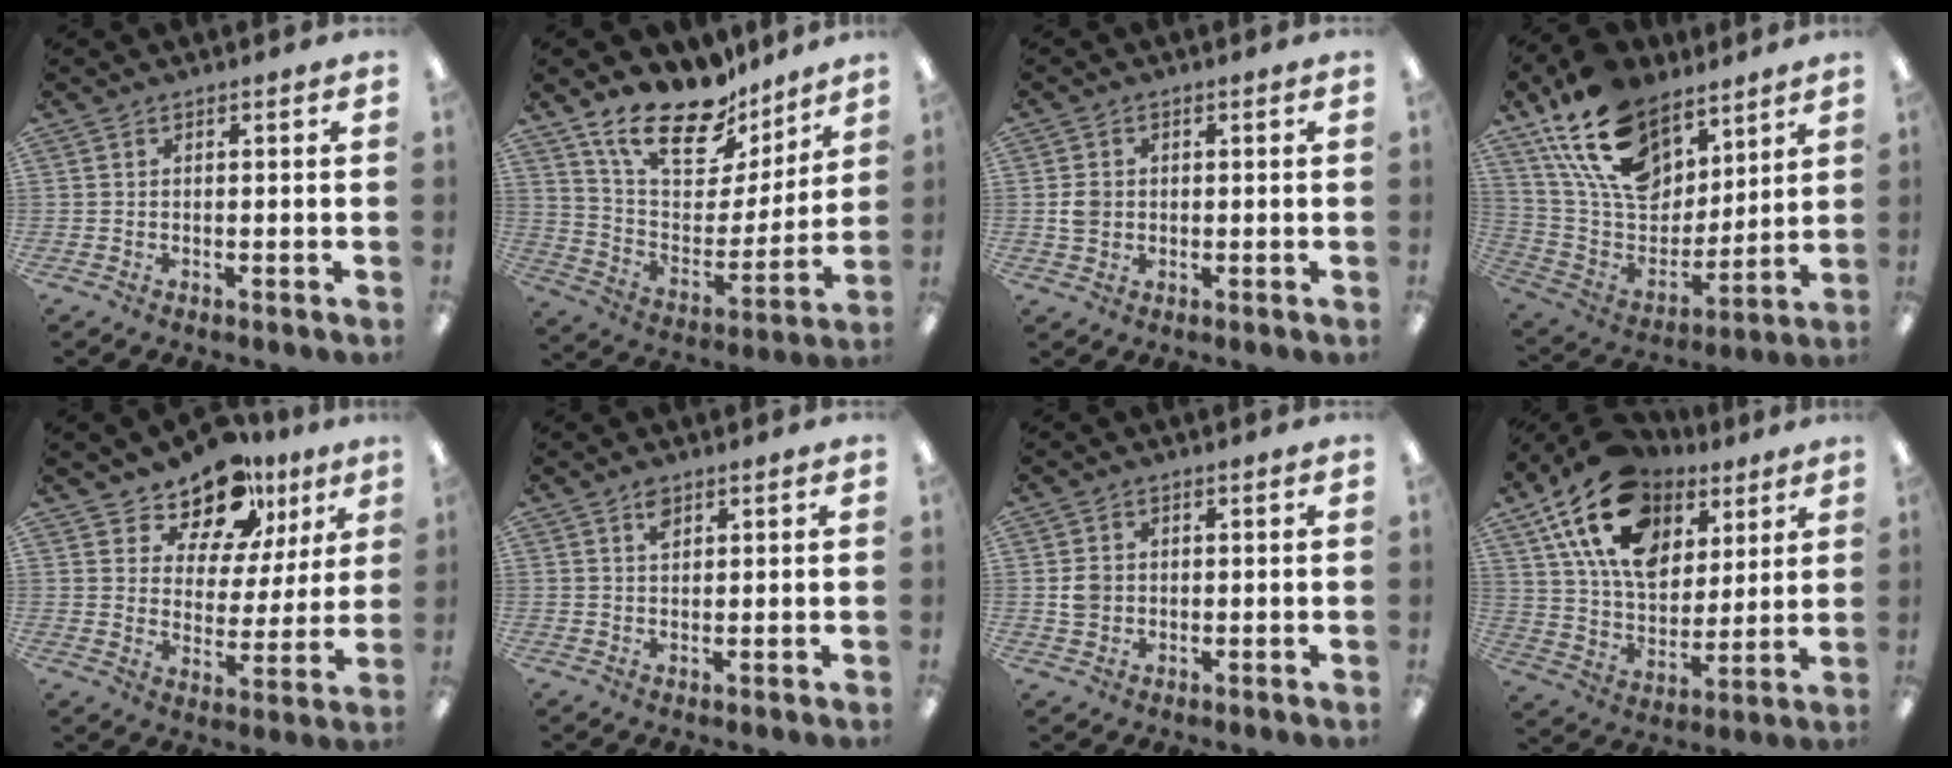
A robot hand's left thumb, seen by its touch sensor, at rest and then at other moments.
{"total": 20.5, "force": [15.8, 8.8, 9.8], "torque": [-0.177, -0.109, 0.281]}
{"total": 3.4, "force": [0.2, 3.0, 1.6], "torque": [-0.023, 0.003, 0.002]}
{"total": 21.3, "force": [13.6, 12.5, 10.7], "torque": [-0.205, -0.065, 0.254]}
{"total": 13.6, "force": [10.9, 6.8, 4.5], "torque": [-0.077, -0.078, 0.200]}
{"total": 2.7, "force": [1.8, 1.3, 1.5], "torque": [-0.026, -0.004, 0.030]}
{"total": 3.5, "force": [0.3, 3.2, 1.4], "torque": [-0.020, 0.004, 0.004]}
{"total": 20.5, "force": [11.0, 13.1, 11.2], "torque": [-0.202, -0.039, 0.202]}